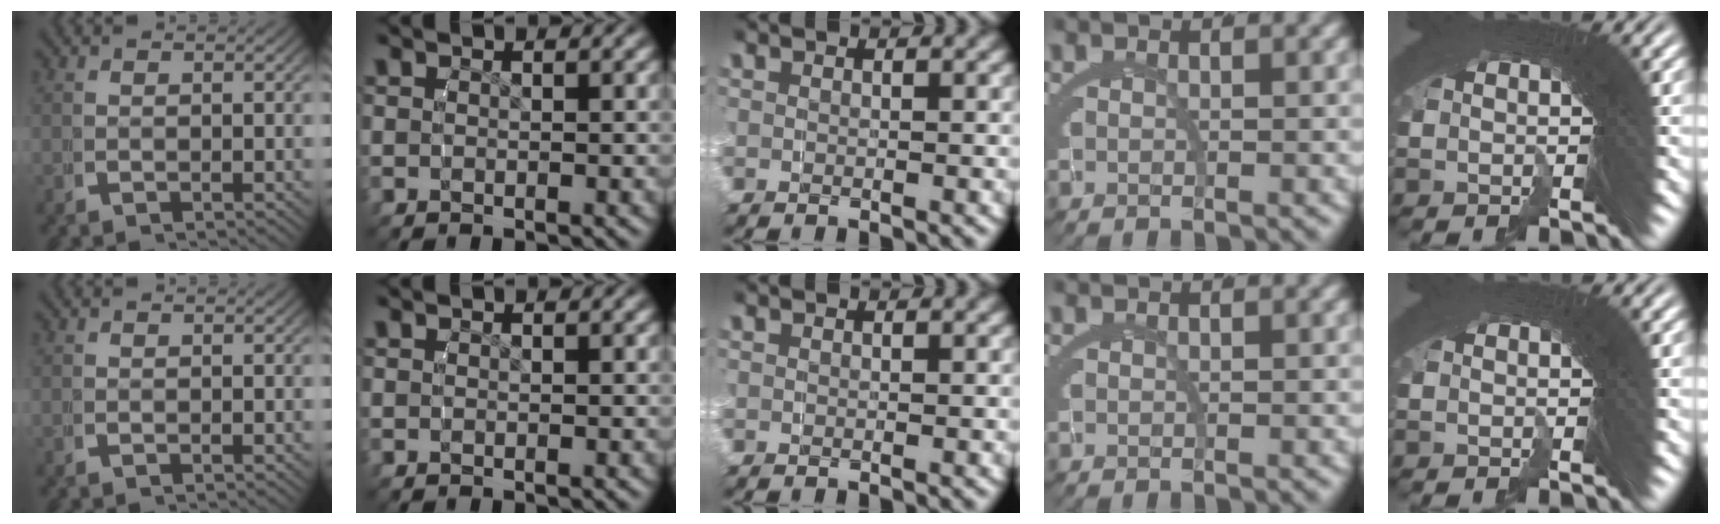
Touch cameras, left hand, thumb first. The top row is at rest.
{}